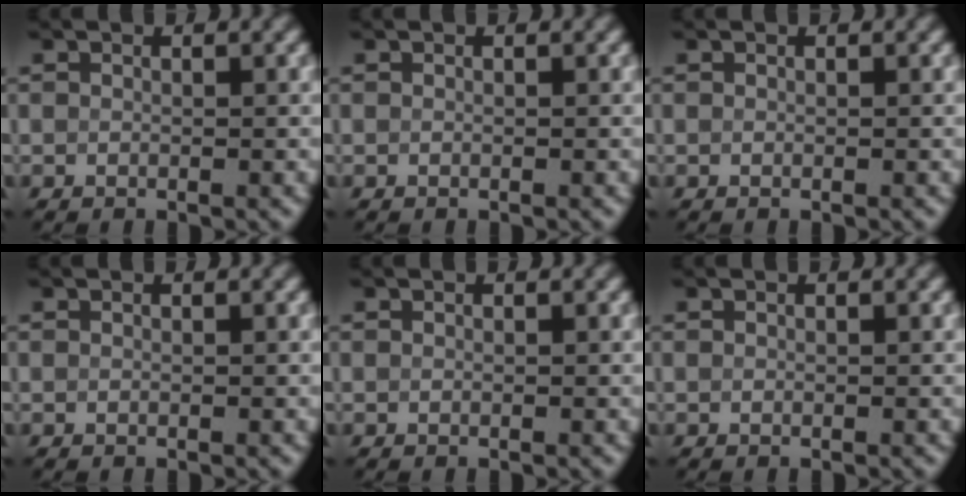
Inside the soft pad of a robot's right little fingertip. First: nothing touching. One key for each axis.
{"total": 0.0}
{"total": 0.0}
{"total": 0.0}
{"total": 0.0}
{"total": 0.0}